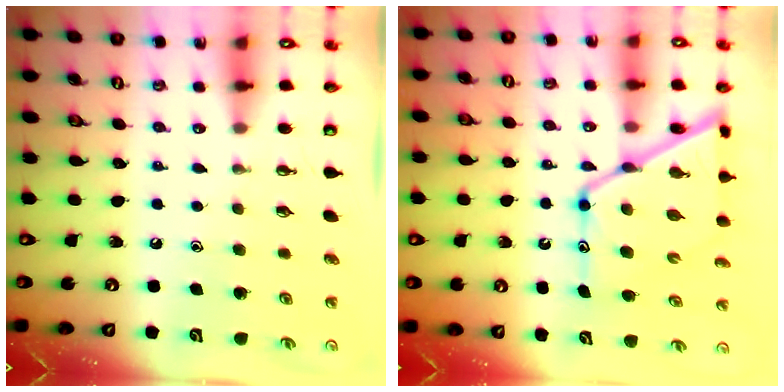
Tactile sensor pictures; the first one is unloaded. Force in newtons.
{"total": 17.5, "press": 17.4, "slide": 1.3}